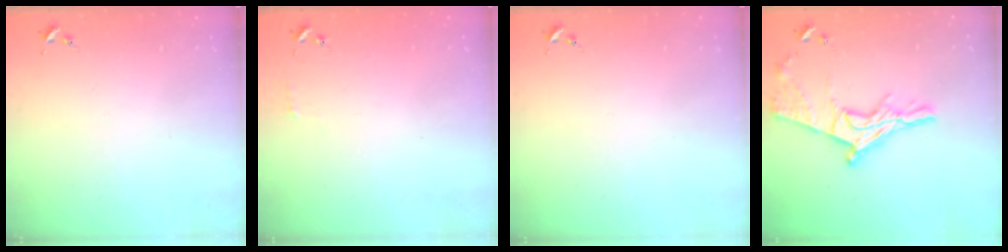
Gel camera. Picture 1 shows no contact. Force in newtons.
{"total": 2.9, "press": 2.9, "slide": 0.3}
{"total": 0.0}
{"total": 18.9, "press": 18.9, "slide": 1.3}